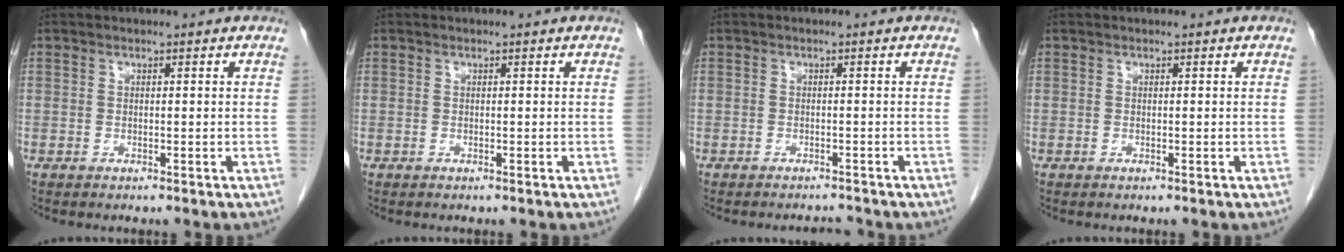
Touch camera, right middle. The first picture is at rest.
{"total": 0.0}
{"total": 1.5, "force": [-1.5, -0.1, -0.1], "torque": [0.002, -0.007, -0.017]}
{"total": 0.0}